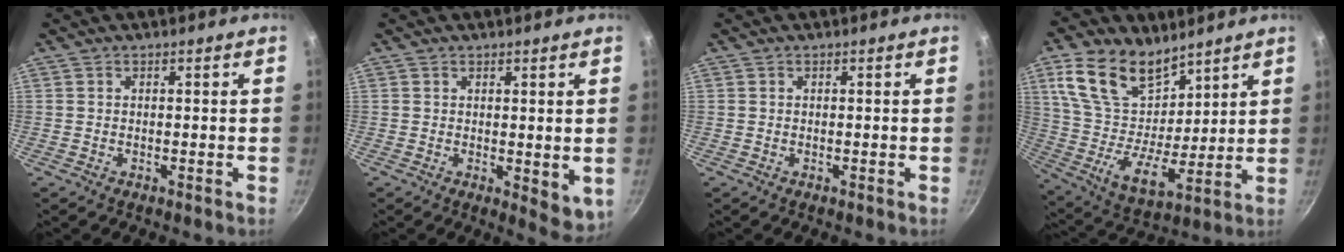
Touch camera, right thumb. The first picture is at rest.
{"total": 5.2, "force": [0.6, 2.7, 4.4], "torque": [-0.050, -0.005, 0.015]}
{"total": 0.0}
{"total": 18.5, "force": [10.9, 10.7, 10.5], "torque": [-0.179, -0.061, 0.209]}